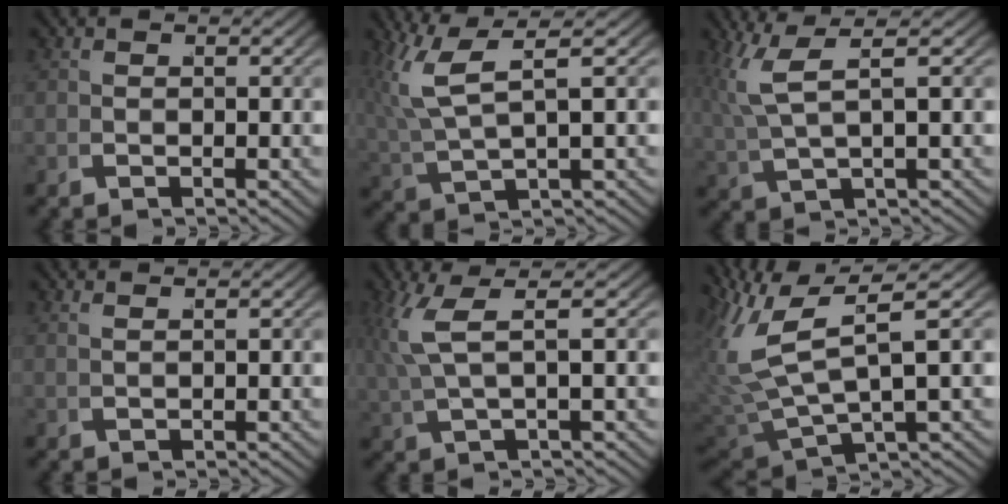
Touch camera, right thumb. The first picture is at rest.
{"total": 6.6, "force": [2.4, 3.4, 5.1], "torque": [-0.113, -0.005, 0.052]}
{"total": 5.4, "force": [2.7, 2.0, 4.3], "torque": [-0.090, 0.002, 0.053]}
{"total": 1.4, "force": [1.3, -0.5, 0.2], "torque": [-0.001, 0.005, 0.033]}
{"total": 4.9, "force": [2.1, 1.4, 4.2], "torque": [-0.084, 0.008, 0.044]}
{"total": 9.8, "force": [1.9, 5.8, 7.7], "torque": [-0.181, -0.025, 0.051]}